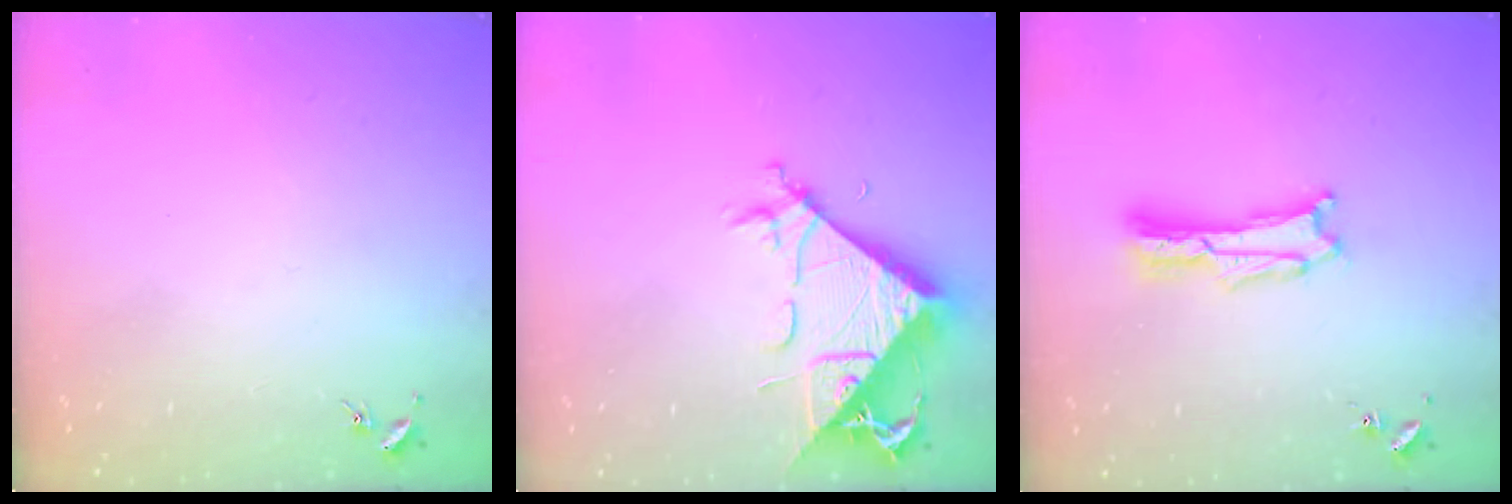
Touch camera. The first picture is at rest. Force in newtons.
{"total": 8.2, "press": 8.2, "slide": 0.7}
{"total": 1.7, "press": 1.7, "slide": 0.3}